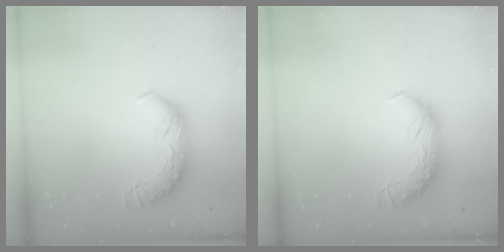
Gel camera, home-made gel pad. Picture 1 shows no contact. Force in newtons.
{"total": 0.0}